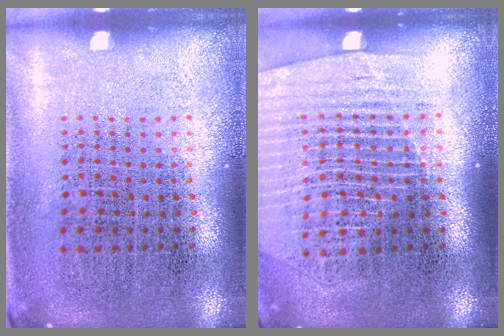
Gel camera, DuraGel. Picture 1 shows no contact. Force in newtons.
{"total": 1.5, "press": 1.4, "slide": 0.6}